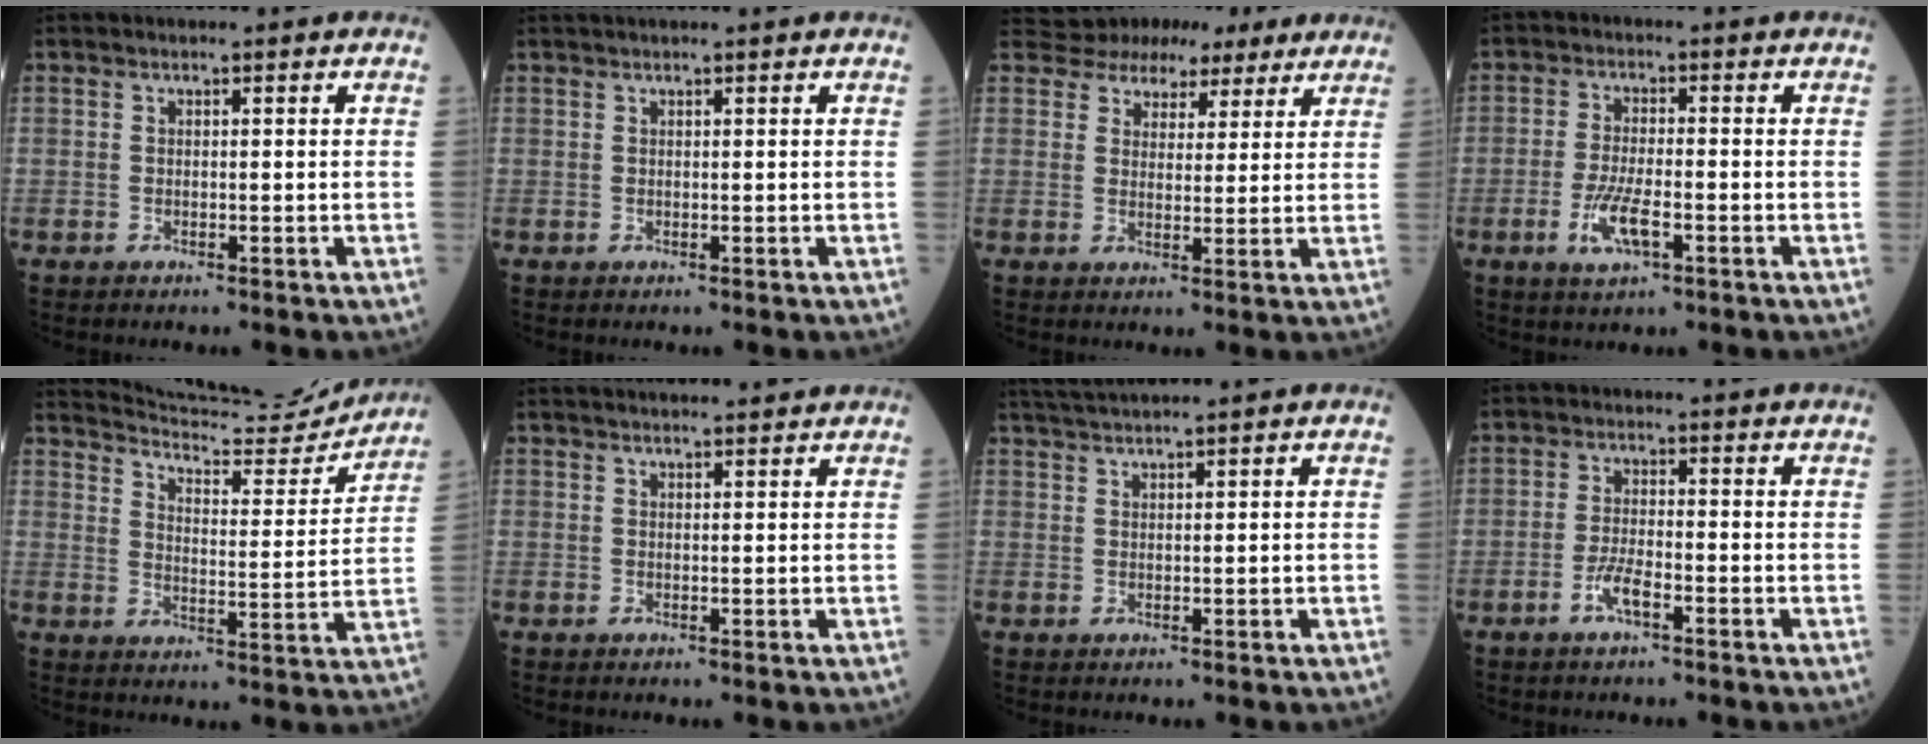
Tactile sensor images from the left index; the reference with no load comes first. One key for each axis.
{"total": 3.3, "fx": 2.9, "fy": -0.5, "fz": 1.3, "tx": -0.013, "ty": 0.024, "tz": 0.042}
{"total": 9.8, "fx": 8.4, "fy": 4.7, "fz": 1.6, "tx": -0.017, "ty": 0.030, "tz": 0.104}
{"total": 5.2, "fx": -2.0, "fy": 1.4, "fz": 4.6, "tx": -0.101, "ty": -0.007, "tz": -0.036}
{"total": 15.6, "fx": 15.4, "fy": -0.1, "fz": 2.3, "tx": -0.044, "ty": -0.044, "tz": 0.214}
{"total": 7.5, "fx": 7.0, "fy": 0.6, "fz": 2.6, "tx": -0.034, "ty": 0.027, "tz": 0.088}
{"total": 4.7, "fx": 4.2, "fy": -1.1, "fz": 1.7, "tx": -0.031, "ty": 0.024, "tz": 0.081}
{"total": 3.2, "fx": -1.7, "fy": 0.6, "fz": 2.6, "tx": -0.059, "ty": -0.002, "tz": -0.036}